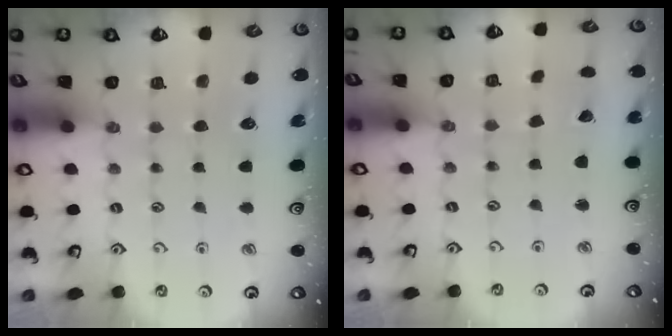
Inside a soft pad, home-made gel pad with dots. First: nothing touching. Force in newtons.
{"total": 1.2, "press": 1.2, "slide": 0.0}